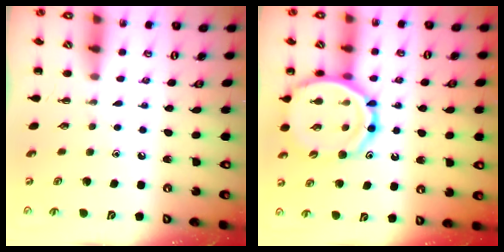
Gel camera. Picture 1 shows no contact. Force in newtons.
{"total": 17.0, "press": 16.6, "slide": 3.6}